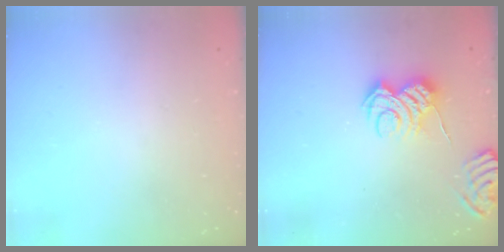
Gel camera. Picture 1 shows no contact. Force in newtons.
{"total": 4.4, "press": 4.3, "slide": 0.6}